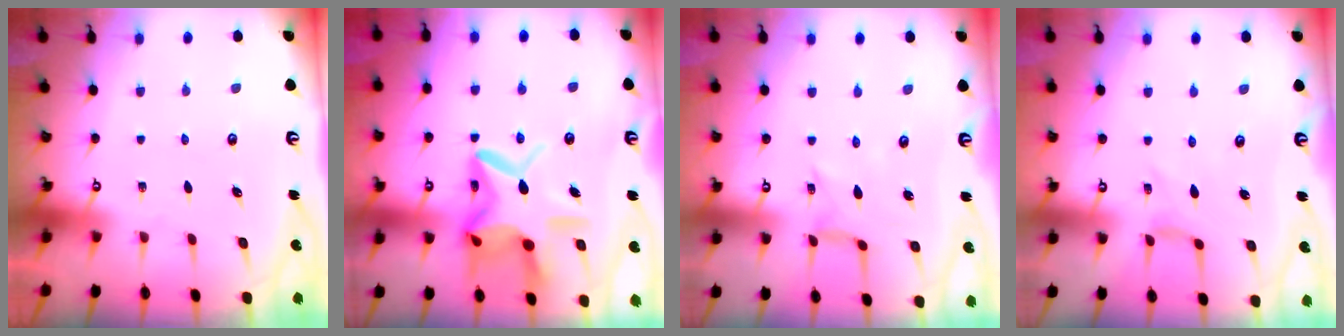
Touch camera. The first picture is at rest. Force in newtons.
{"total": 16.7, "press": 16.6, "slide": 1.4}
{"total": 1.2, "press": 1.2, "slide": 0.2}
{"total": 0.0}